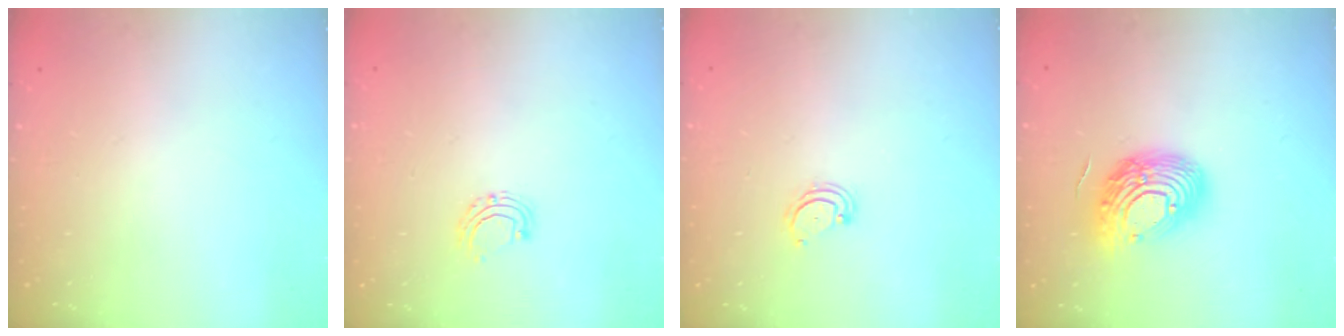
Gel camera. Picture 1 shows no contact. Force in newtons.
{"total": 5.2, "press": 5.2, "slide": 0.6}
{"total": 2.8, "press": 2.8, "slide": 0.3}
{"total": 15.8, "press": 15.8, "slide": 1.1}